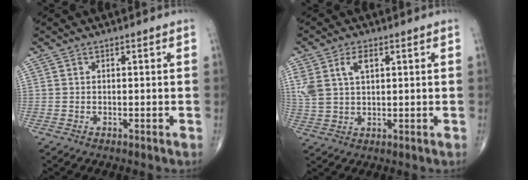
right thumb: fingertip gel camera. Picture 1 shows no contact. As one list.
[{"total": 7.4, "force": [2.8, 4.1, 5.5], "torque": [-0.120, 0.003, 0.060]}]